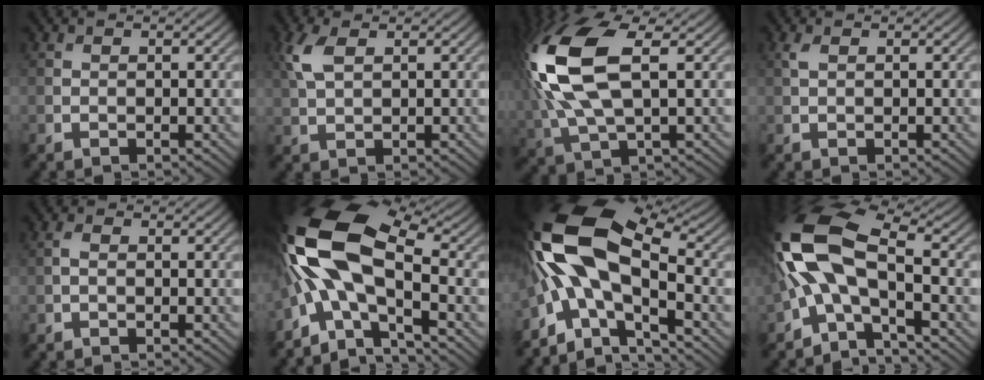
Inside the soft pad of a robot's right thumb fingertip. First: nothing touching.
{"total": 4.0, "force": [1.7, 1.9, 3.1], "torque": [-0.088, 0.008, 0.034]}
{"total": 14.5, "force": [2.5, 6.8, 12.5], "torque": [-0.314, 0.004, 0.049]}
{"total": 0.9, "force": [0.4, 0.3, 0.6], "torque": [-0.022, 0.003, 0.009]}
{"total": 0.9, "force": [-0.2, 0.4, 0.8], "torque": [-0.022, 0.001, -0.007]}
{"total": 15.4, "force": [-0.9, 7.2, 13.5], "torque": [-0.280, 0.012, -0.036]}
{"total": 16.8, "force": [-1.2, 8.5, 14.4], "torque": [-0.290, -0.001, -0.025]}
{"total": 12.6, "force": [-1.2, 5.6, 11.2], "torque": [-0.250, 0.016, -0.047]}